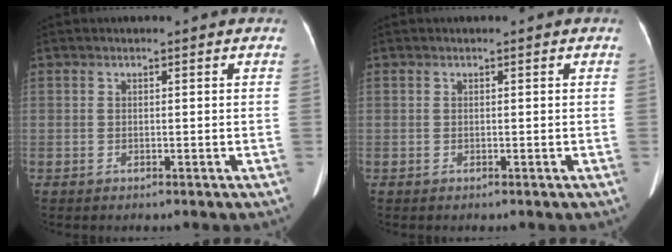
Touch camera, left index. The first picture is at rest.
{"total": 0.0}